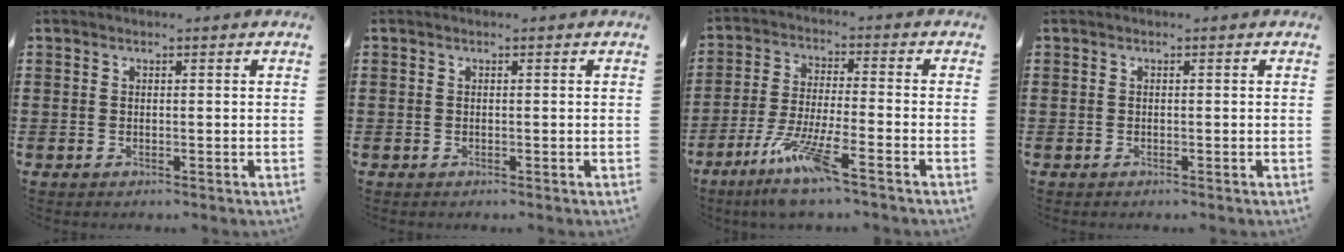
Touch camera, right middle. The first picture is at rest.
{"total": 0.0}
{"total": 8.5, "force": [-5.8, 0.6, 6.3], "torque": [-0.130, -0.011, -0.110]}
{"total": 0.0}